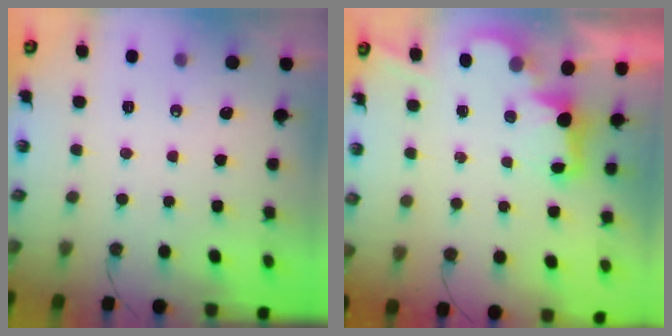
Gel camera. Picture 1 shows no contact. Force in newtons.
{"total": 2.8, "press": 2.8, "slide": 0.5}